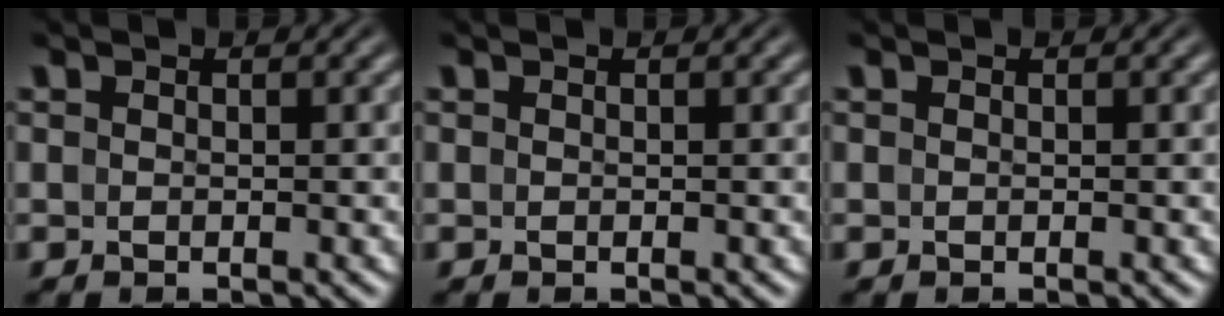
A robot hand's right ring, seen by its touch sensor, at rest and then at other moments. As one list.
[{"total": 0.0}, {"total": 0.0}]